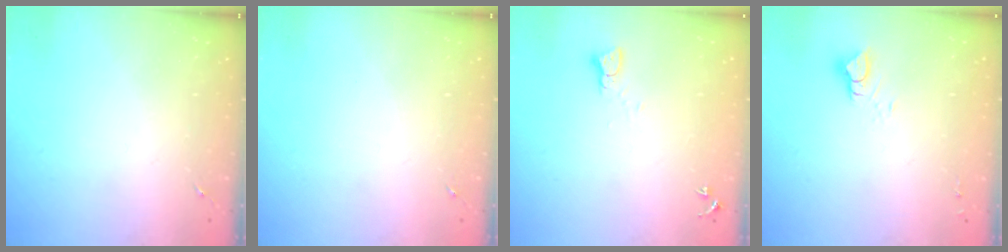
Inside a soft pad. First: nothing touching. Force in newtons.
{"total": 0.0}
{"total": 2.2, "press": 2.2, "slide": 0.2}
{"total": 4.5, "press": 4.5, "slide": 0.2}